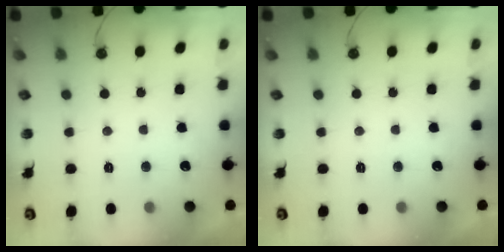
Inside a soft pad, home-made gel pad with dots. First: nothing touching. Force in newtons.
{"total": 0.0}